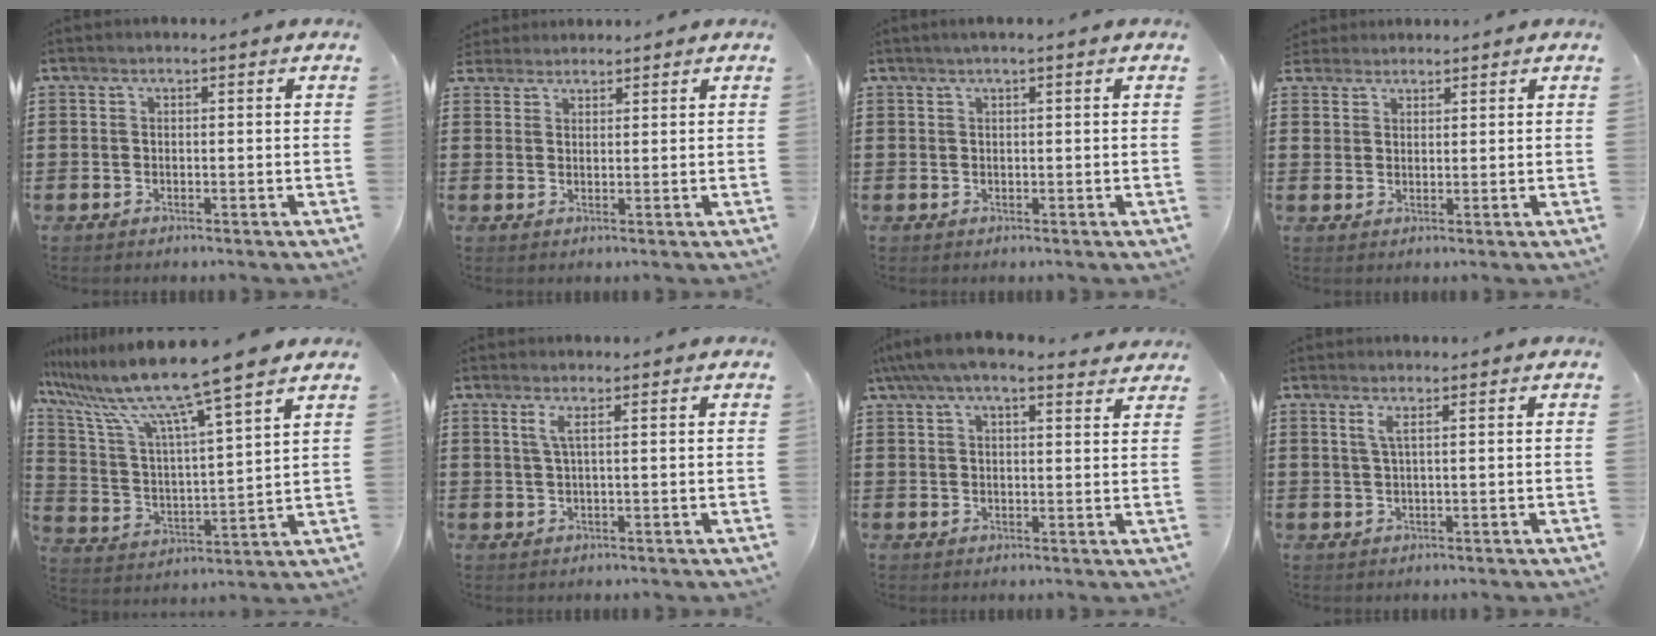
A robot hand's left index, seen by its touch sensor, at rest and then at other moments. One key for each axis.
{"total": 1.9, "fx": 1.8, "fy": 0.6, "fz": -0.2, "tx": -0.002, "ty": 0.004, "tz": 0.036}
{"total": 0.9, "fx": 0.4, "fy": 0.0, "fz": 0.8, "tx": -0.013, "ty": -0.001, "tz": 0.007}
{"total": 2.4, "fx": 2.0, "fy": 1.4, "fz": -0.3, "tx": -0.005, "ty": 0.009, "tz": 0.039}
{"total": 10.9, "fx": 9.1, "fy": -0.6, "fz": 5.9, "tx": -0.153, "ty": -0.058, "tz": 0.147}
{"total": 1.9, "fx": 0.6, "fy": -0.1, "fz": 1.8, "tx": -0.038, "ty": -0.003, "tz": 0.009}
{"total": 5.3, "fx": 4.0, "fy": 1.3, "fz": 3.2, "tx": -0.073, "ty": -0.001, "tz": 0.073}
{"total": 1.6, "fx": 0.6, "fy": -0.1, "fz": 1.5, "tx": -0.032, "ty": -0.002, "tz": 0.010}